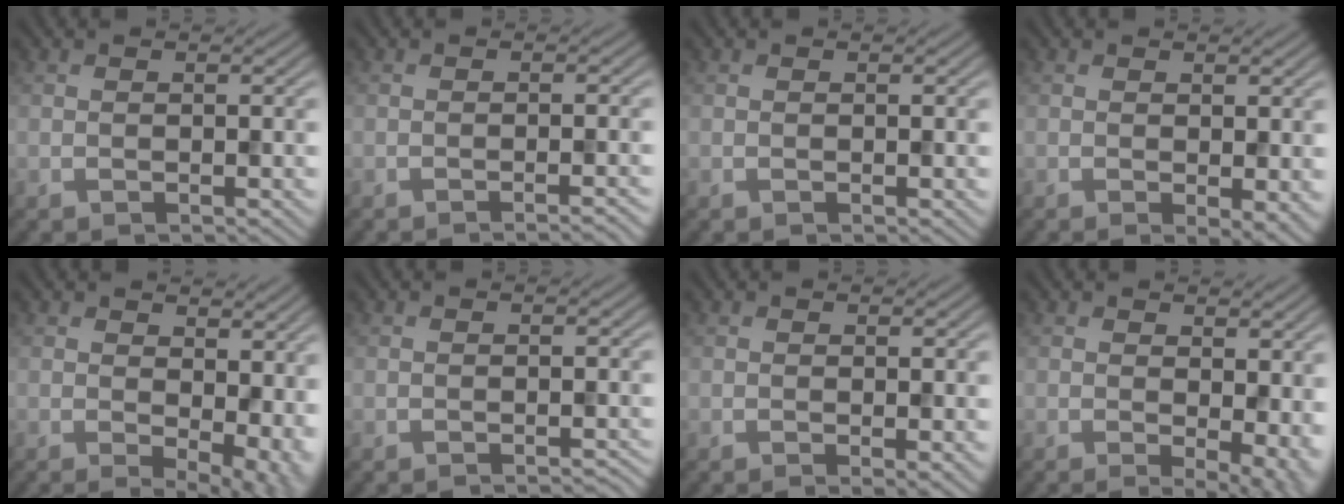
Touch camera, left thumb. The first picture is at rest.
{"total": 2.0, "force": [-1.2, 0.4, 1.5], "torque": [-0.009, 0.003, -0.027]}
{"total": 0.0}
{"total": 2.6, "force": [-0.2, 0.7, 2.4], "torque": [-0.037, -0.007, -0.003]}
{"total": 8.2, "force": [0.8, 4.5, 6.8], "torque": [-0.099, -0.016, 0.028]}
{"total": 1.4, "force": [-1.2, 0.2, 0.8], "torque": [0.003, 0.003, -0.019]}
{"total": 1.4, "force": [-0.2, 0.2, 1.4], "torque": [-0.023, -0.008, -0.006]}
{"total": 5.5, "force": [0.1, 2.2, 5.1], "torque": [-0.071, -0.009, 0.005]}